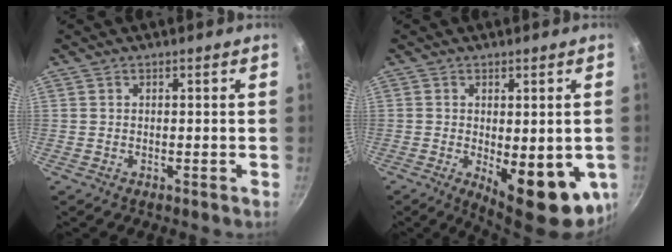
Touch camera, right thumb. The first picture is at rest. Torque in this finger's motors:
{"motor_torque": [0.08, 0.78, 0.04, 0.06, 0.26]}